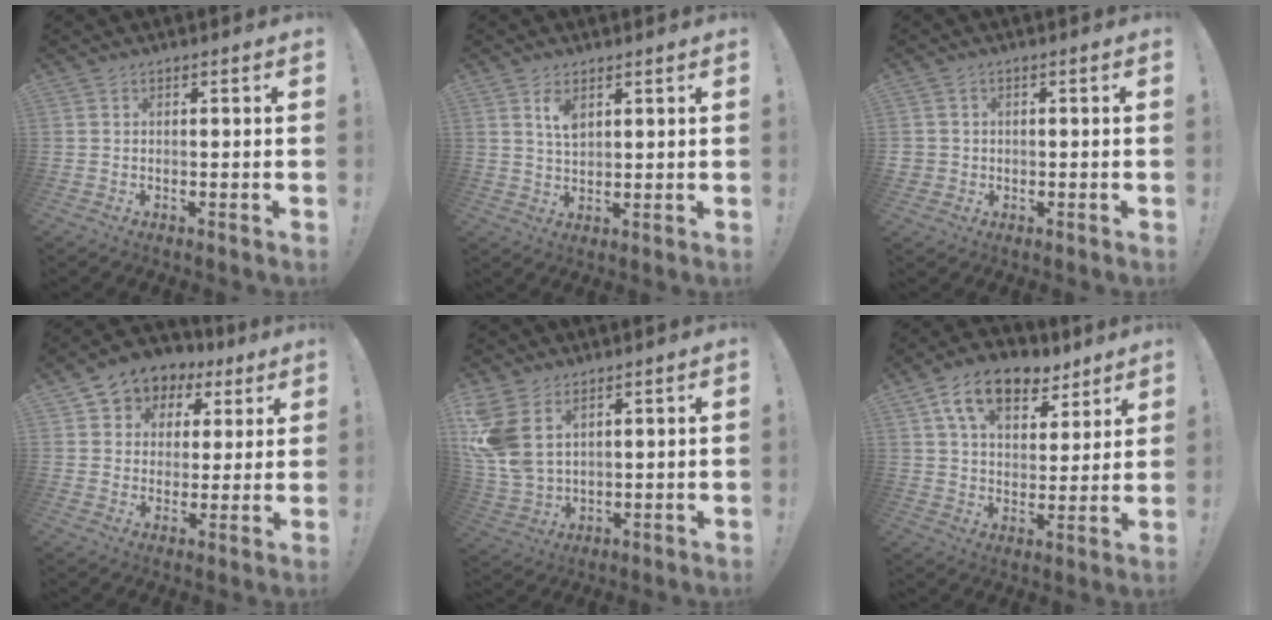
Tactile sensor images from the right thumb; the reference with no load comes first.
{"total": 5.0, "force": [2.8, 2.6, 3.2], "torque": [-0.040, -0.019, 0.046]}
{"total": 2.3, "force": [0.3, 2.2, 0.5], "torque": [-0.002, -0.001, 0.006]}
{"total": 6.5, "force": [2.5, 5.9, 1.4], "torque": [-0.025, -0.023, 0.055]}
{"total": 10.8, "force": [4.8, 6.9, 6.7], "torque": [-0.138, -0.028, 0.101]}
{"total": 14.8, "force": [8.9, 8.6, 8.0], "torque": [-0.135, -0.039, 0.163]}